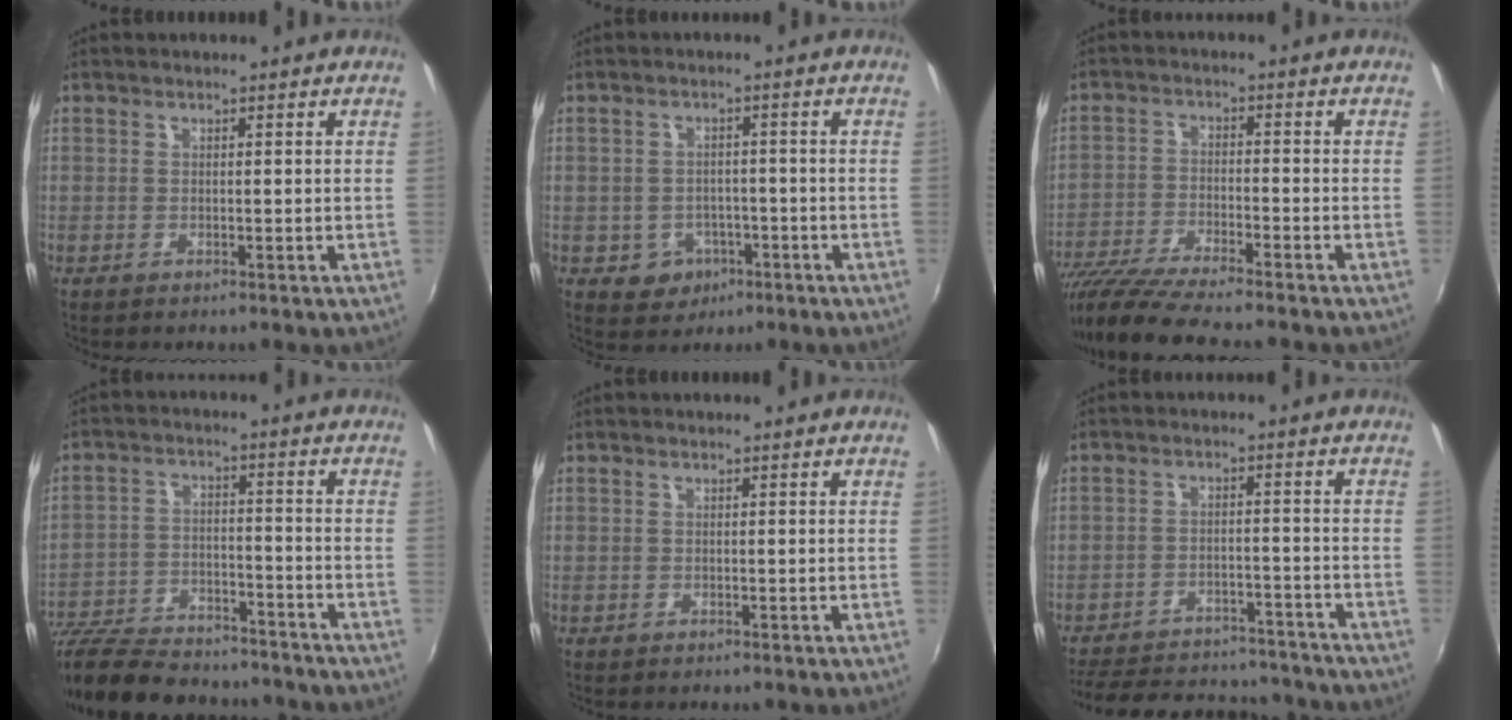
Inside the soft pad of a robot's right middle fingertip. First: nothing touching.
{"total": 5.4, "force": [-2.3, 4.7, 1.3], "torque": [-0.039, 0.007, -0.022]}
{"total": 12.3, "force": [-10.8, 0.6, 5.9], "torque": [-0.134, -0.034, -0.199]}
{"total": 22.5, "force": [-19.1, 7.1, 9.5], "torque": [-0.209, -0.020, -0.296]}
{"total": 0.0}
{"total": 20.9, "force": [-17.9, 7.9, 7.4], "torque": [-0.170, 0.025, -0.229]}